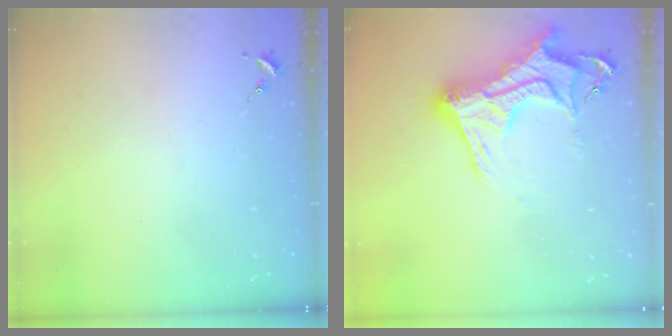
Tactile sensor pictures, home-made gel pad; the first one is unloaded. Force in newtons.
{"total": 18.2, "press": 18.1, "slide": 1.6}